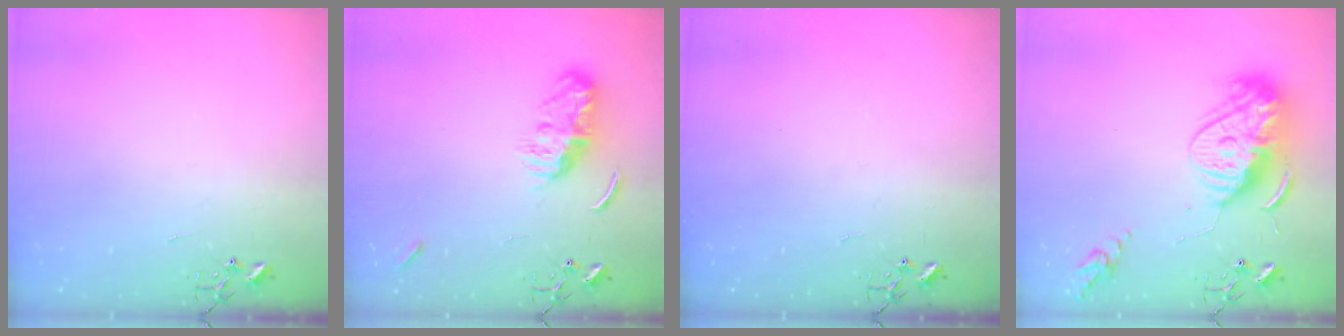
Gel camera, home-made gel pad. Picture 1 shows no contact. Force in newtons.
{"total": 9.1, "press": 9.1, "slide": 0.8}
{"total": 0.0}
{"total": 14.7, "press": 14.6, "slide": 1.3}